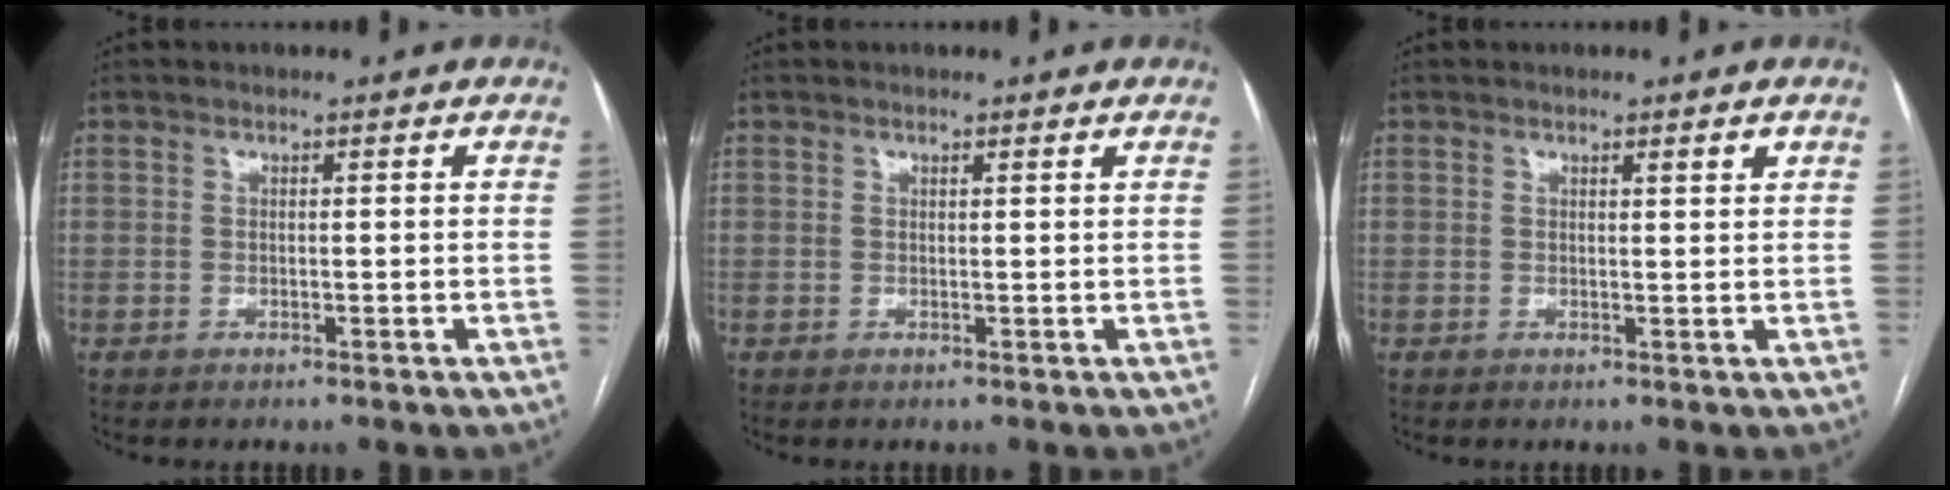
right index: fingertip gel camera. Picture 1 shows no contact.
{"total": 0.8, "force": [0.7, -0.1, 0.2], "torque": [-0.012, -0.002, 0.009]}
{"total": 1.2, "force": [0.8, 0.1, 0.8], "torque": [-0.013, 0.001, 0.011]}